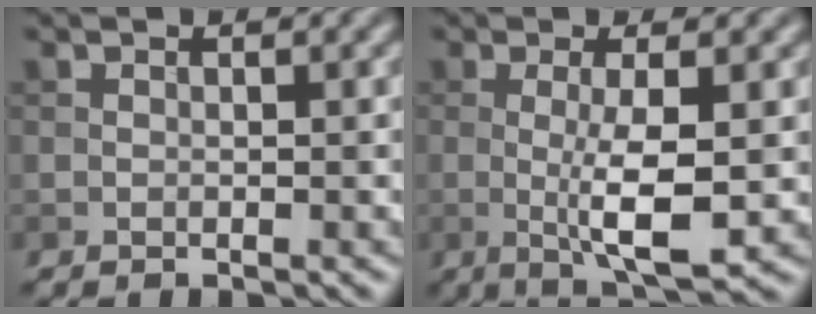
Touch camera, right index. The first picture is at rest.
{"total": 5.6, "force": [-0.4, 1.1, 5.5], "torque": [-0.097, -0.007, -0.003]}